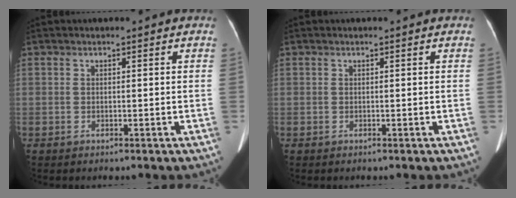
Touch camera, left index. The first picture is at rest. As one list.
[{"total": 0.0}]